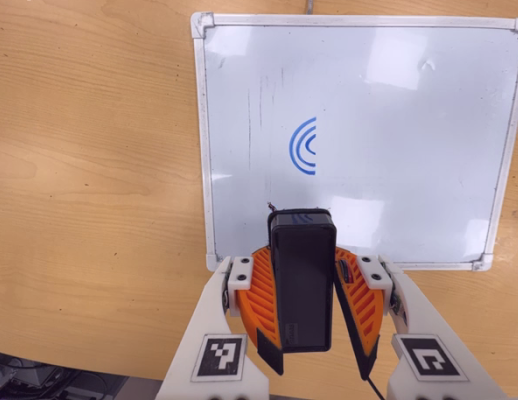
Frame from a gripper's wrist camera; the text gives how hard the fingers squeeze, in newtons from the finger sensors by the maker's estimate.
{"total": 8.9, "left": 8.9, "right": 8.8}